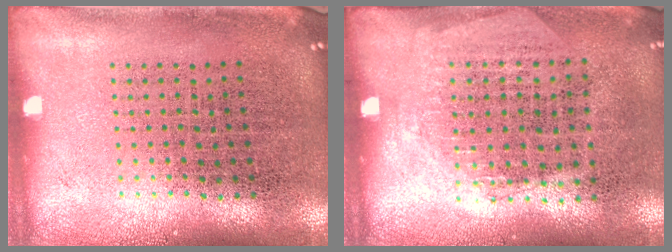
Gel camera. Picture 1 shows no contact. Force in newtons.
{"total": 1.3, "press": 1.1, "slide": 0.7}